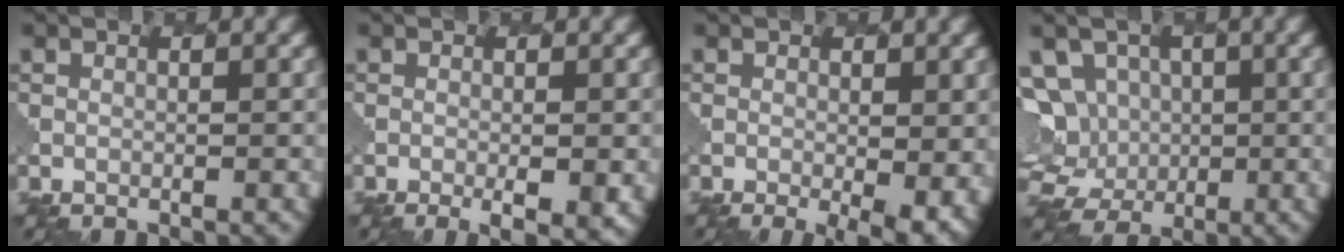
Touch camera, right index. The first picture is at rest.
{"total": 3.2, "force": [-0.8, 0.8, 3.0], "torque": [-0.047, -0.009, -0.004]}
{"total": 5.4, "force": [-1.3, 1.8, 4.9], "torque": [-0.065, -0.018, -0.005]}
{"total": 10.5, "force": [1.2, 9.5, 4.4], "torque": [-0.110, 0.028, -0.008]}